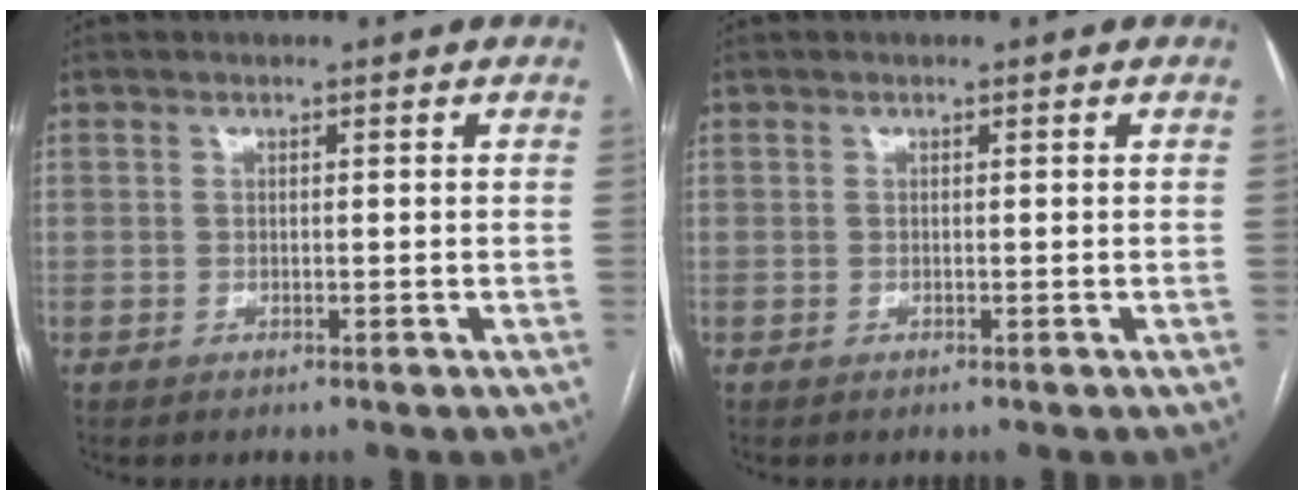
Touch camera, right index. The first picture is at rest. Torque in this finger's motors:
{"motor_torque": [-0.09, 0.00, -0.02, -0.01]}